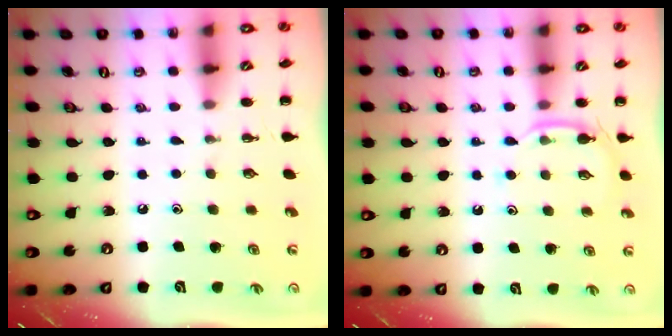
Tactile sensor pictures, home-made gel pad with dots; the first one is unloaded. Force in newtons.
{"total": 5.3, "press": 5.1, "slide": 1.5}